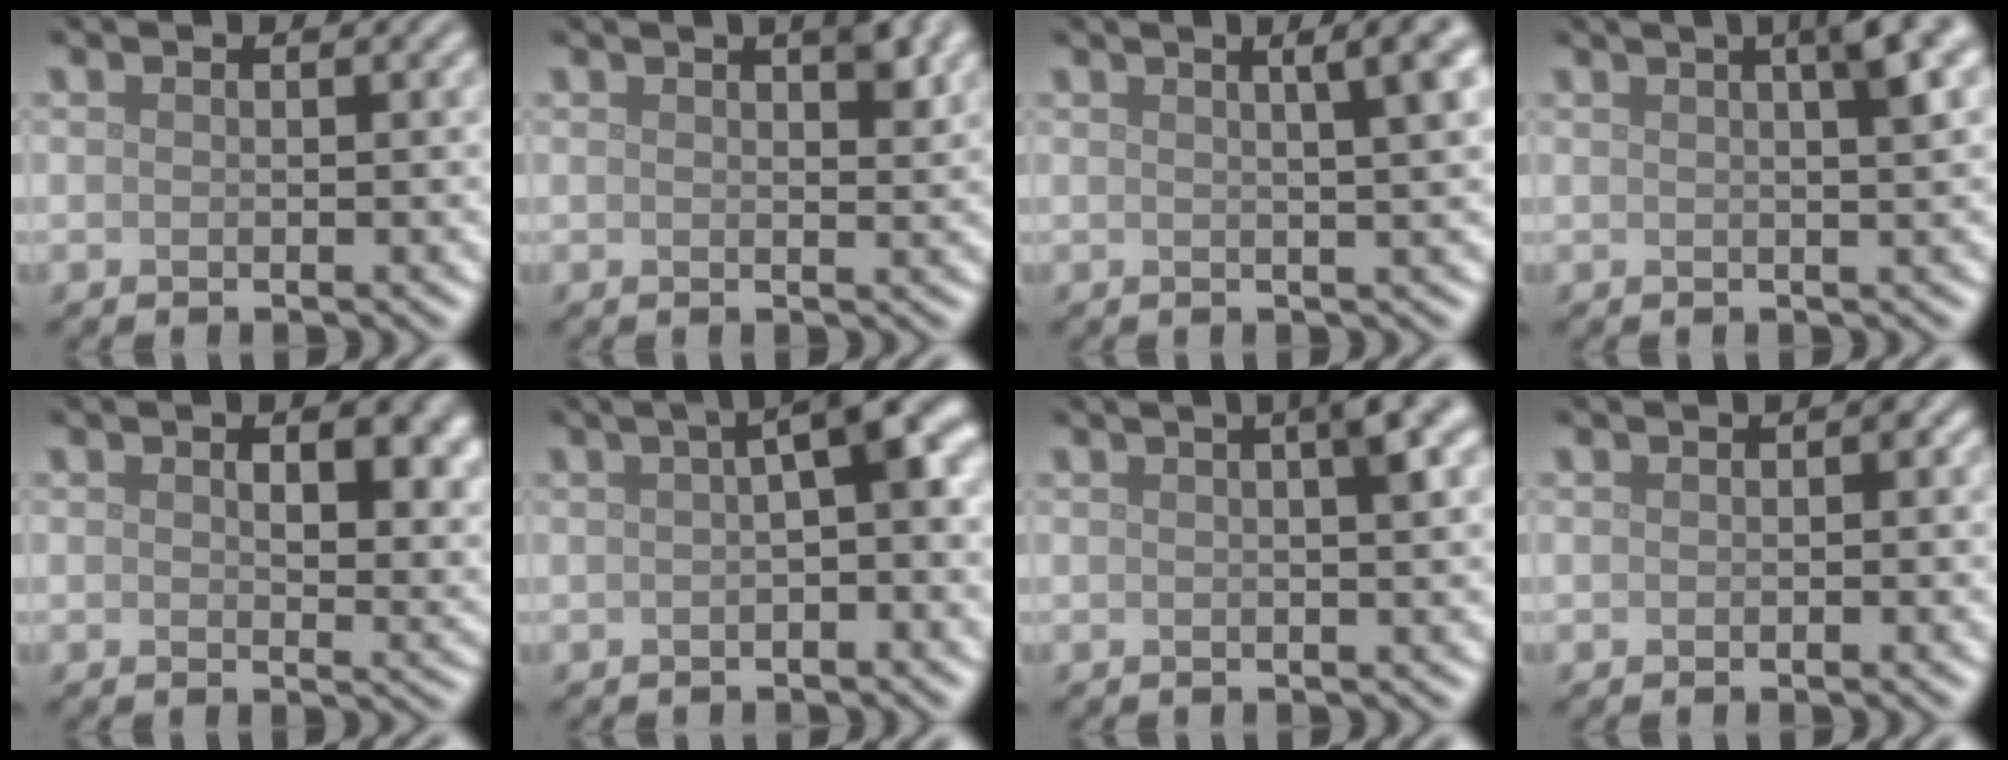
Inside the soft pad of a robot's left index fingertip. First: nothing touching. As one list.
[{"total": 2.4, "force": [1.4, 0.6, 1.8], "torque": [-0.019, 0.003, 0.022]}, {"total": 6.9, "force": [2.8, 2.6, 5.7], "torque": [-0.031, 0.045, 0.006]}, {"total": 5.1, "force": [2.1, 1.3, 4.4], "torque": [-0.038, 0.022, 0.013]}, {"total": 6.2, "force": [1.8, 3.2, 5.0], "torque": [-0.059, -0.006, 0.032]}, {"total": 5.4, "force": [1.1, 1.3, 5.2], "torque": [-0.058, 0.025, 0.008]}, {"total": 3.2, "force": [1.1, 0.5, 3.0], "torque": [-0.035, 0.012, 0.015]}, {"total": 0.7, "force": [0.0, 0.4, 0.6], "torque": [-0.006, 0.000, 0.001]}]